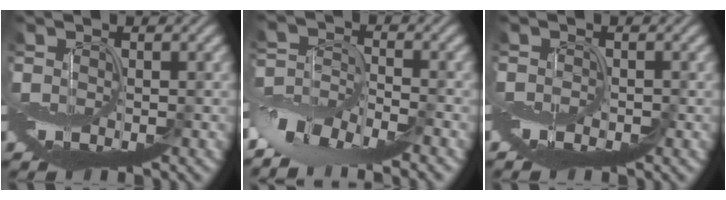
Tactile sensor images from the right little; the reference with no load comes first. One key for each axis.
{"total": 6.8, "fx": -5.0, "fy": 2.7, "fz": 3.7, "tx": -0.058, "ty": 0.005, "tz": -0.103}
{"total": 1.2, "fx": -1.1, "fy": 0.3, "fz": 0.3, "tx": -0.003, "ty": -0.003, "tz": -0.024}